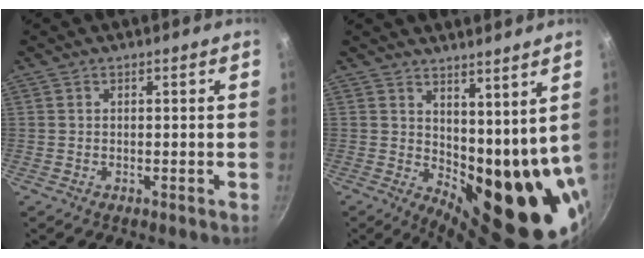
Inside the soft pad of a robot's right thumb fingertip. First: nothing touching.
{"total": 16.7, "force": [5.5, 8.3, 13.4], "torque": [-0.147, -0.043, 0.108]}